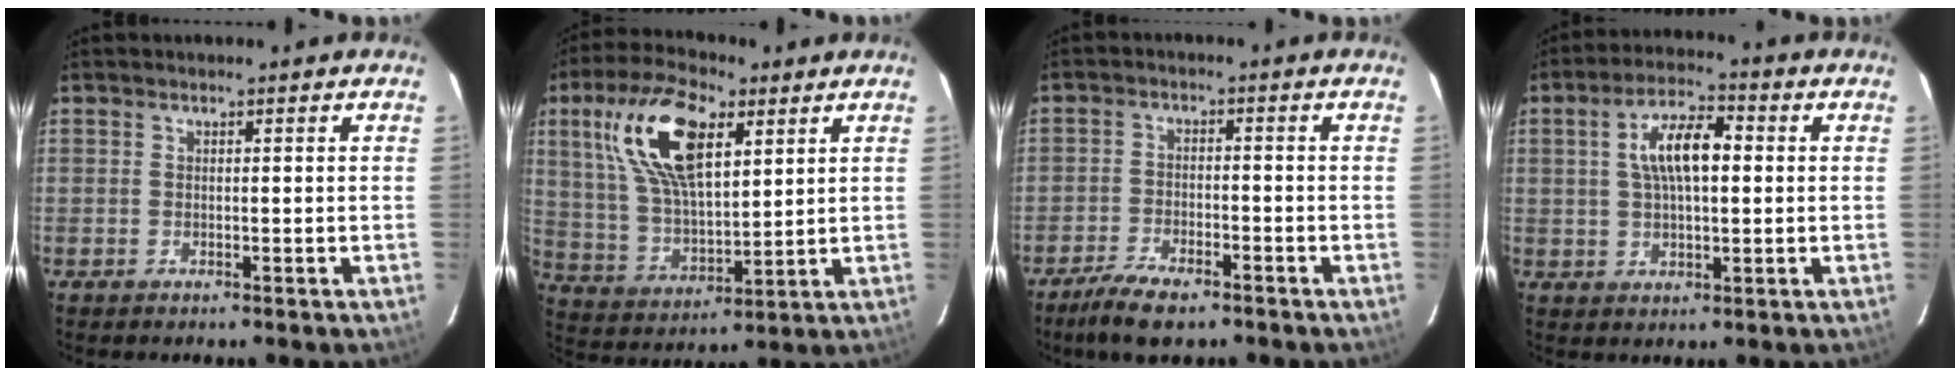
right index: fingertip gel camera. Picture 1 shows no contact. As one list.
[{"total": 17.1, "force": [7.3, 7.4, 13.6], "torque": [-0.262, 0.020, 0.146]}, {"total": 8.4, "force": [-6.4, 2.7, 4.7], "torque": [-0.117, -0.014, -0.115]}, {"total": 9.0, "force": [1.5, 3.7, 8.1], "torque": [-0.148, 0.018, 0.026]}]